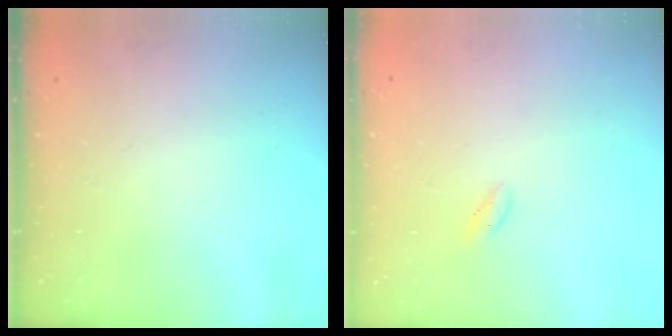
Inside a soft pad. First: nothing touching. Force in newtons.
{"total": 0.5, "press": 0.0, "slide": 0.5}